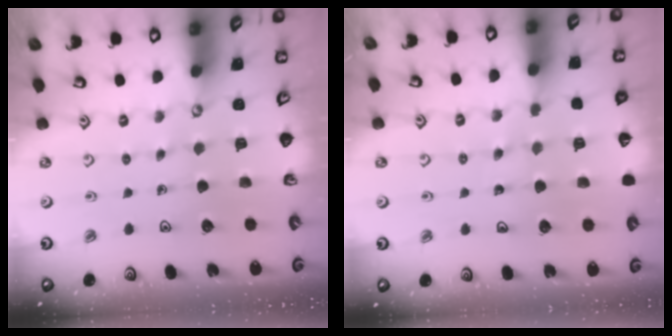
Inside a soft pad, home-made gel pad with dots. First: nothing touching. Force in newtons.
{"total": 2.9, "press": 2.9, "slide": 0.4}